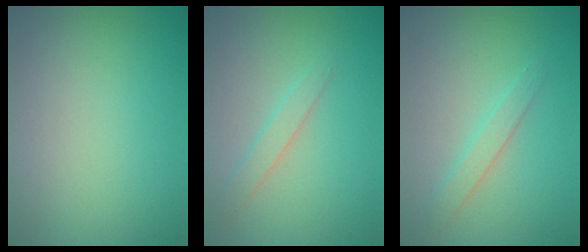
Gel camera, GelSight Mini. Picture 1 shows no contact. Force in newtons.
{"total": 1.4, "press": 1.4, "slide": 0.0}
{"total": 1.6, "press": 1.6, "slide": 0.0}